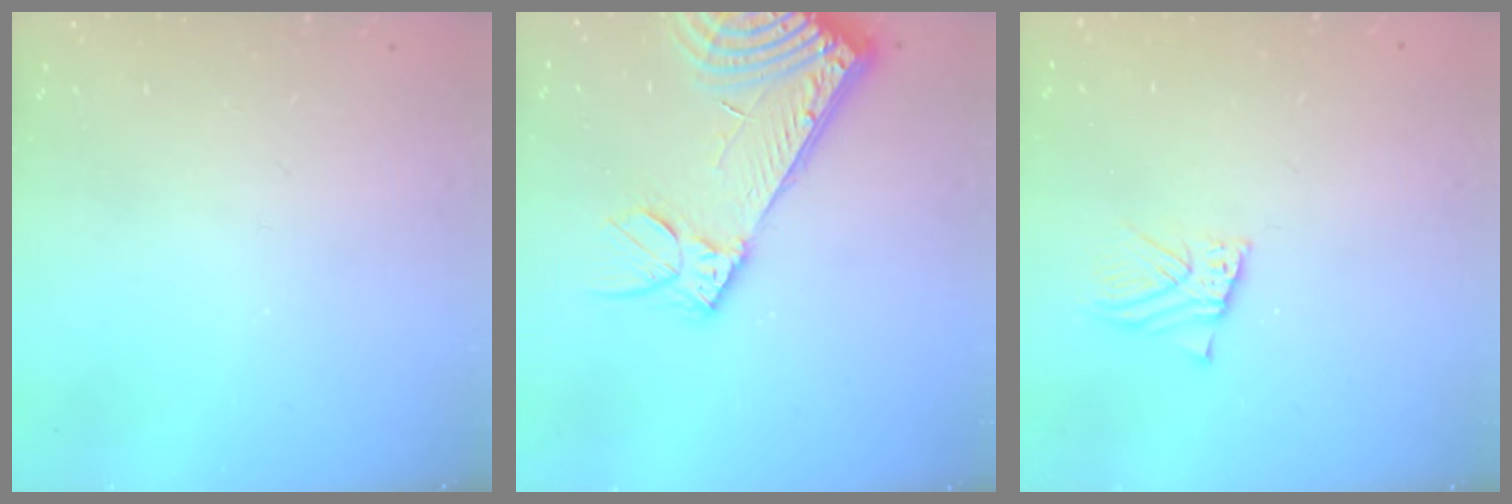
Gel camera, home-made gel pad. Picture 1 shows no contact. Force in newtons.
{"total": 15.4, "press": 15.0, "slide": 3.7}
{"total": 3.6, "press": 3.6, "slide": 0.2}